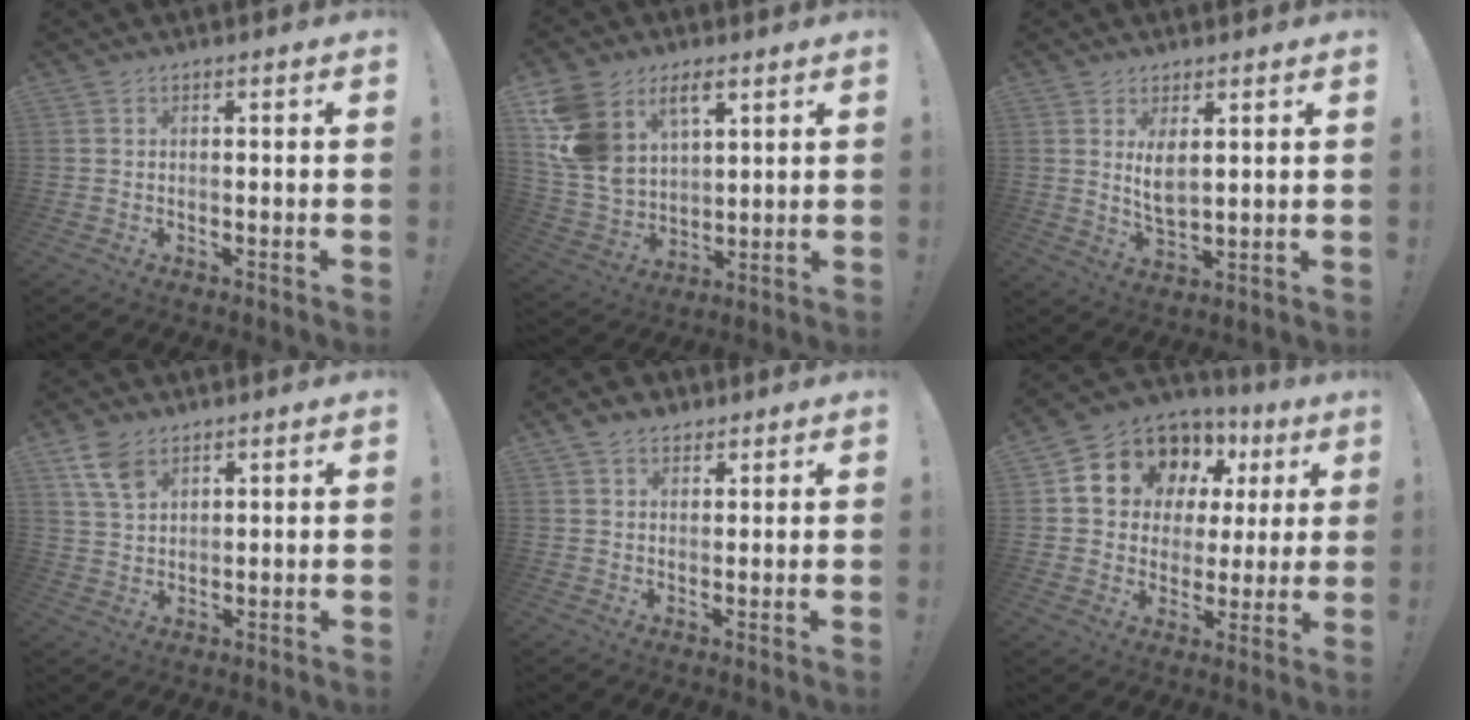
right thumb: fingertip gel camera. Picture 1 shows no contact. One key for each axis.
{"total": 15.2, "fx": 7.8, "fy": 10.3, "fz": 7.9, "tx": -0.169, "ty": -0.044, "tz": 0.152}
{"total": 6.0, "fx": 2.7, "fy": 3.0, "fz": 4.4, "tx": -0.066, "ty": -0.021, "tz": 0.046}
{"total": 7.3, "fx": 4.5, "fy": 4.0, "fz": 4.0, "tx": -0.076, "ty": -0.017, "tz": 0.090}
{"total": 4.4, "fx": 2.9, "fy": 2.9, "fz": 1.5, "tx": -0.020, "ty": -0.012, "tz": 0.054}
{"total": 11.3, "fx": 7.1, "fy": 8.2, "fz": 3.0, "tx": -0.055, "ty": -0.059, "tz": 0.143}